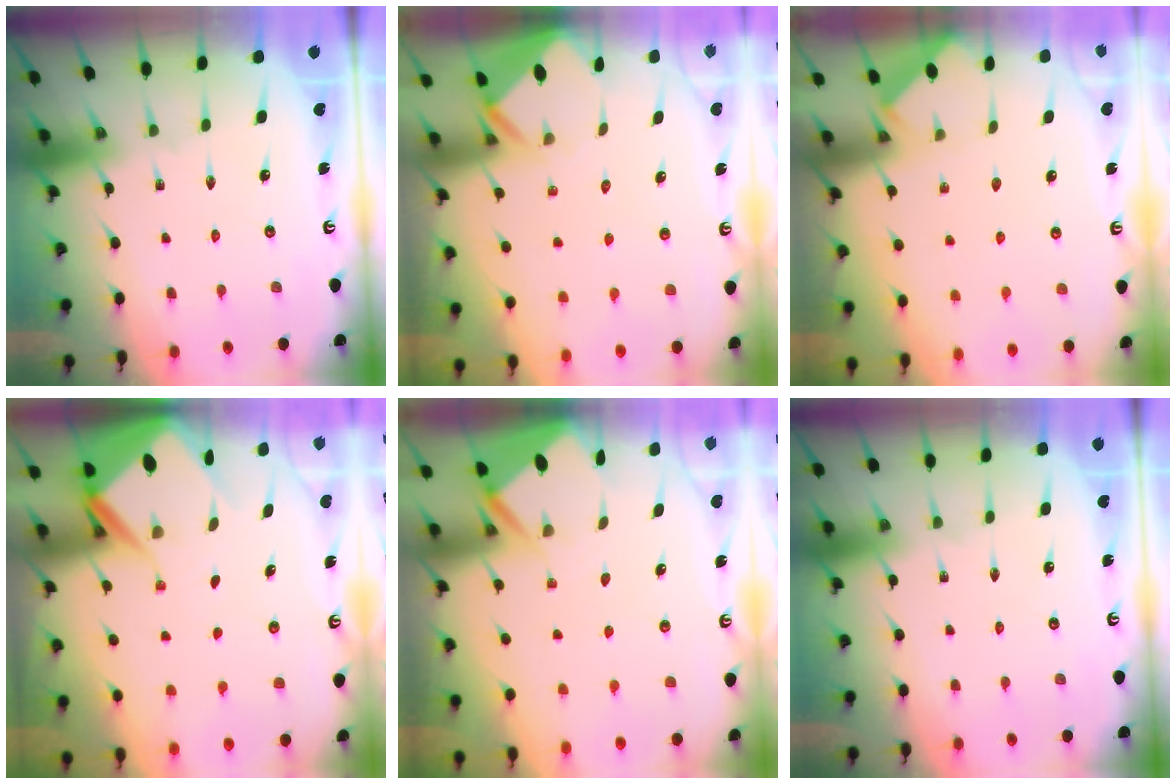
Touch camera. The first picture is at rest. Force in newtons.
{"total": 2.6, "press": 2.6, "slide": 0.1}
{"total": 1.3, "press": 1.3, "slide": 0.3}
{"total": 6.2, "press": 6.2, "slide": 0.5}
{"total": 3.7, "press": 3.7, "slide": 0.3}
{"total": 0.0}